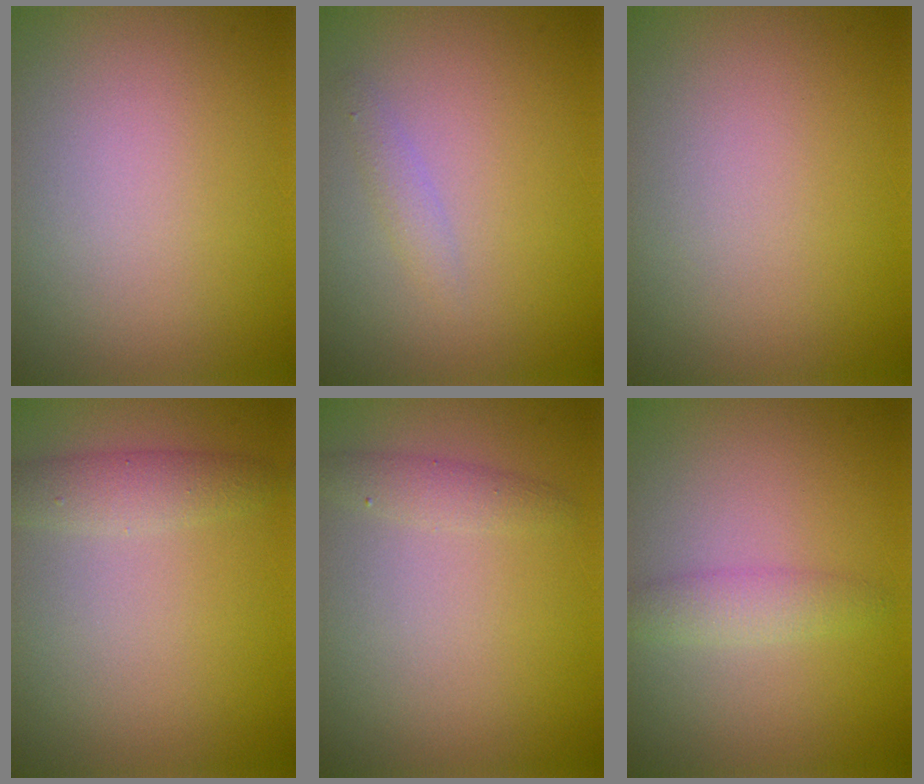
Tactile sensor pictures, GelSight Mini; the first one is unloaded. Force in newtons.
{"total": 1.1, "press": 1.1, "slide": 0.0}
{"total": 0.0}
{"total": 2.1, "press": 2.1, "slide": 0.1}
{"total": 1.3, "press": 1.3, "slide": 0.1}
{"total": 1.8, "press": 1.8, "slide": 0.0}